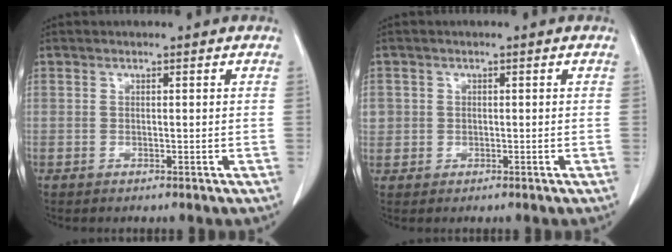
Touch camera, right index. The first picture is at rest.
{"total": 2.4, "force": [0.3, 2.4, 0.5], "torque": [-0.006, 0.004, 0.008]}